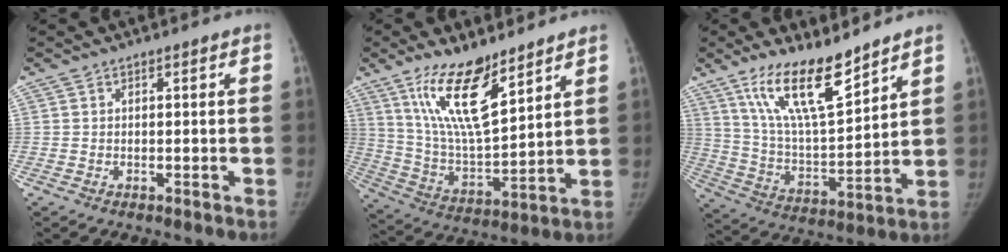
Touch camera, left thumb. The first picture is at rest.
{"total": 16.0, "force": [10.2, 5.1, 11.2], "torque": [-0.182, -0.064, 0.207]}
{"total": 15.7, "force": [11.0, 4.2, 10.4], "torque": [-0.166, -0.068, 0.215]}